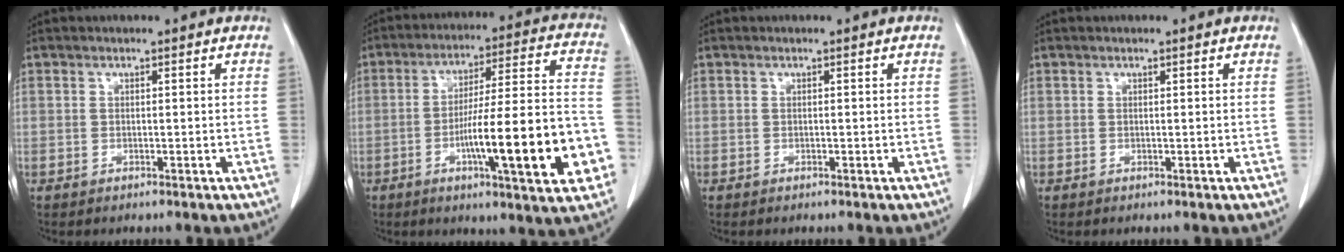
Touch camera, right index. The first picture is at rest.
{"total": 19.9, "force": [-5.9, 2.1, 18.8], "torque": [-0.246, 0.013, -0.082]}
{"total": 0.0}
{"total": 0.0}